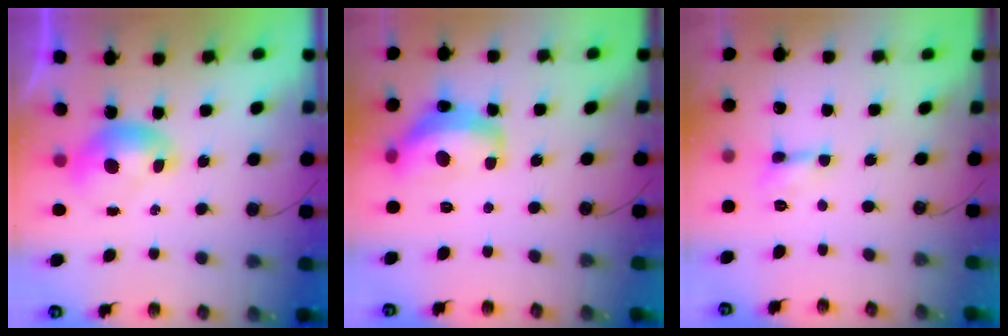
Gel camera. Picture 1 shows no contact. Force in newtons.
{"total": 9.4, "press": 9.4, "slide": 0.7}
{"total": 0.8, "press": 0.8, "slide": 0.2}